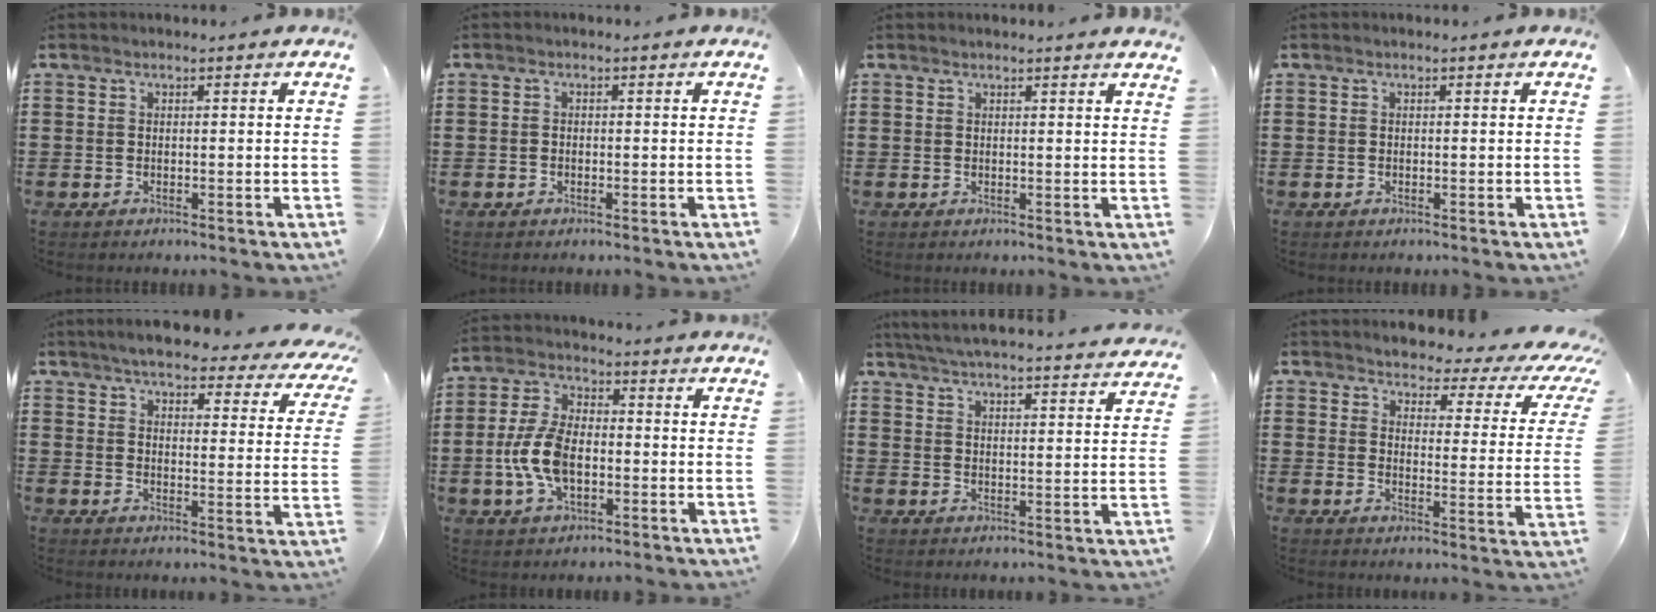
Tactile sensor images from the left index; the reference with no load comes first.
{"total": 0.7, "force": [-0.5, 0.5, 0.2], "torque": [-0.007, 0.000, -0.010]}
{"total": 1.1, "force": [1.0, -0.2, 0.5], "torque": [-0.009, -0.004, 0.020]}
{"total": 0.0}
{"total": 5.3, "force": [4.9, 0.4, 2.0], "torque": [-0.060, -0.026, 0.084]}
{"total": 8.8, "force": [-1.7, 4.8, 7.2], "torque": [-0.171, -0.001, -0.037]}
{"total": 5.3, "force": [5.1, -0.6, 1.2], "torque": [-0.044, -0.034, 0.089]}
{"total": 3.4, "force": [3.0, 1.0, 1.2], "torque": [-0.038, -0.026, 0.044]}